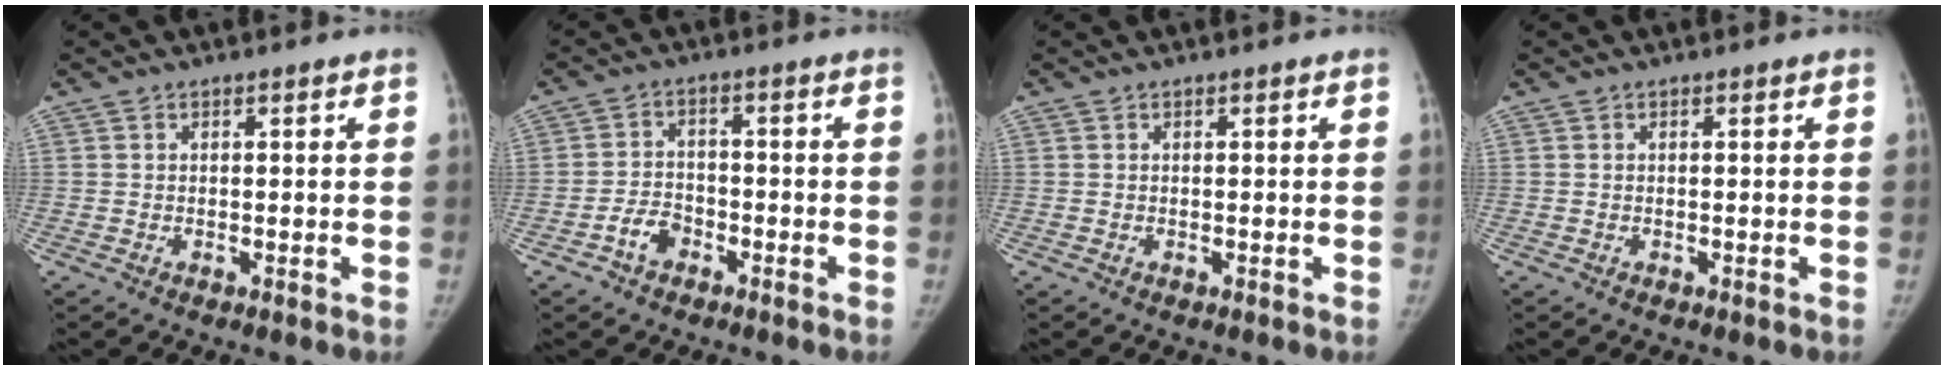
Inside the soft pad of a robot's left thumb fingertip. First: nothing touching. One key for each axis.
{"total": 4.5, "fx": -2.6, "fy": 3.0, "fz": 2.1, "tx": -0.029, "ty": 0.024, "tz": -0.047}
{"total": 0.0}
{"total": 0.0}